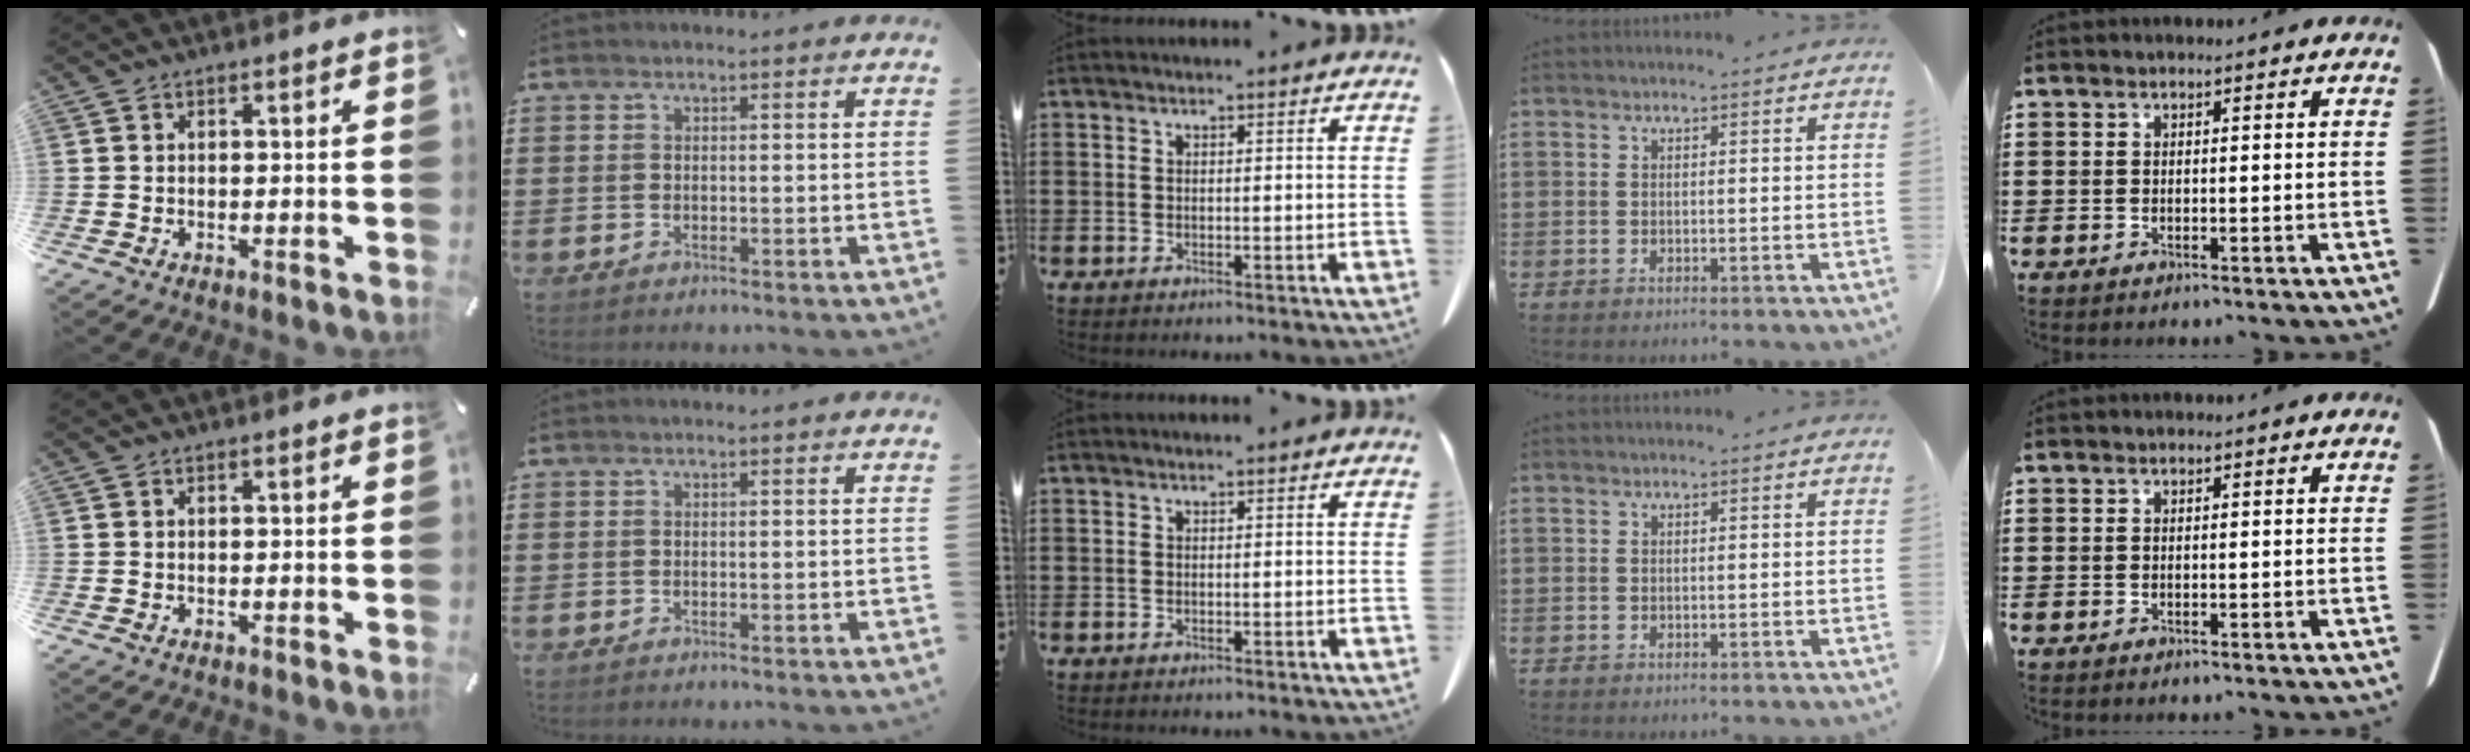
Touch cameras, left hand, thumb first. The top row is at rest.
{}